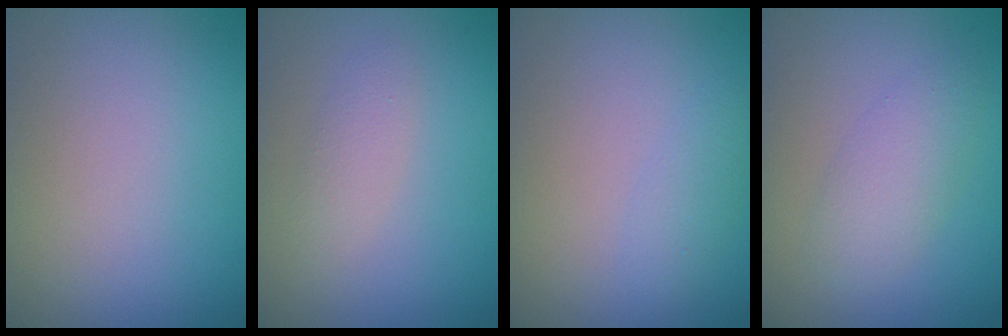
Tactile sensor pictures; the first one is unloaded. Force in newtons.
{"total": 1.4, "press": 1.4, "slide": 0.1}
{"total": 1.3, "press": 1.3, "slide": 0.1}
{"total": 2.9, "press": 2.9, "slide": 0.1}